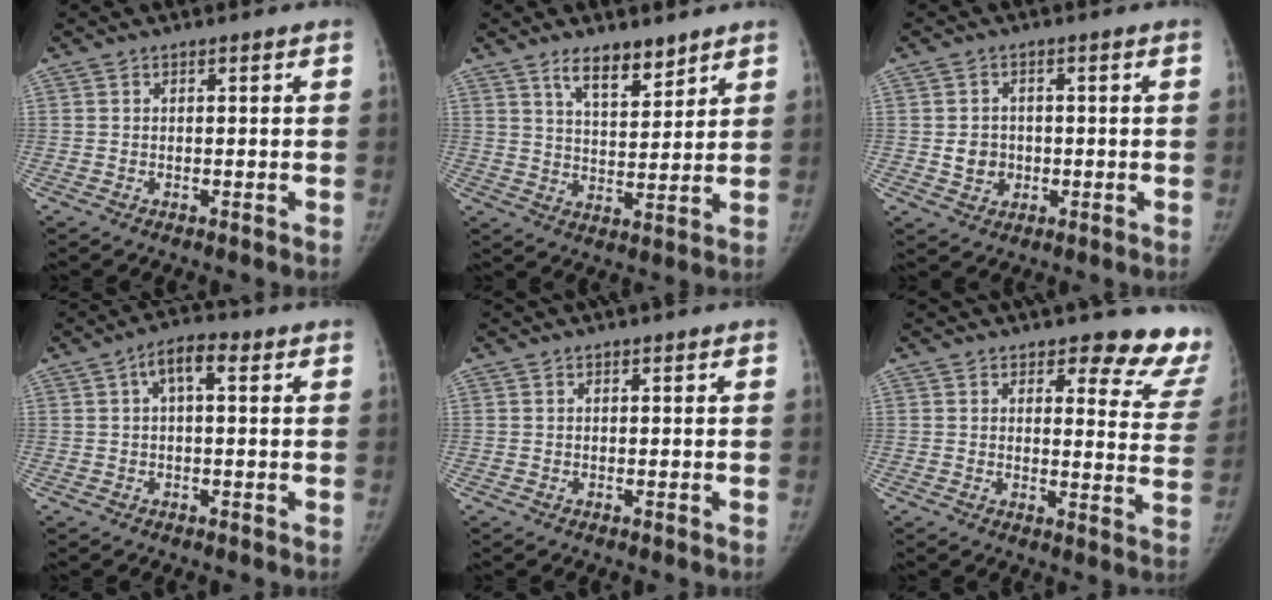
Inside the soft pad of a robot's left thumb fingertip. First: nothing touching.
{"total": 7.7, "force": [5.7, 2.9, 4.3], "torque": [-0.046, -0.044, 0.098]}
{"total": 4.3, "force": [-0.4, 3.9, 1.8], "torque": [-0.010, 0.004, -0.002]}
{"total": 4.8, "force": [1.3, 2.0, 4.1], "torque": [-0.070, 0.018, 0.015]}
{"total": 0.0}
{"total": 13.1, "force": [12.0, 4.3, 3.2], "torque": [0.020, -0.110, 0.103]}